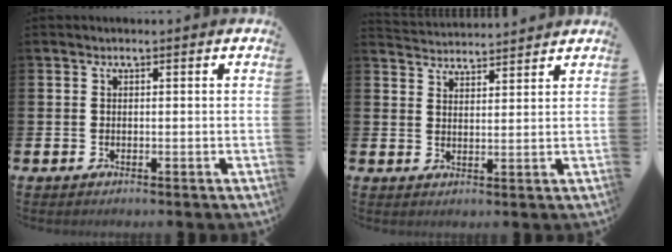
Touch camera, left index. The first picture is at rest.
{"total": 3.6, "force": [3.6, 0.0, -0.4], "torque": [-0.001, -0.026, 0.065]}